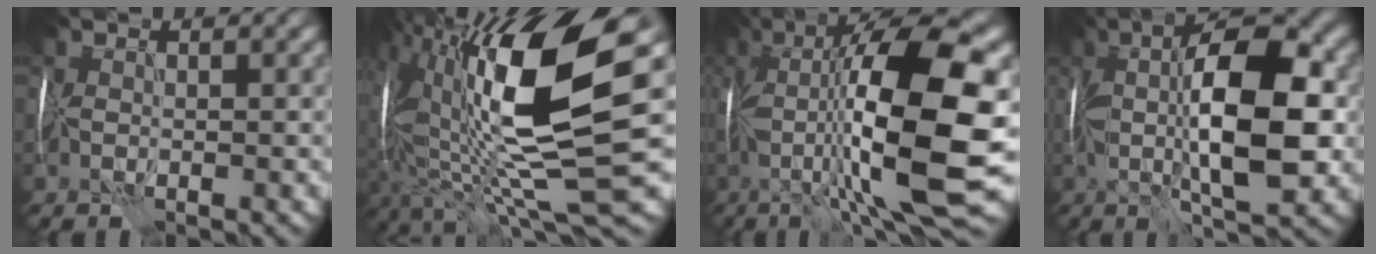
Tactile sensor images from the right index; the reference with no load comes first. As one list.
[{"total": 15.4, "force": [0.5, 4.7, 14.6], "torque": [-0.268, -0.004, 0.009]}, {"total": 16.0, "force": [-0.9, 4.0, 15.5], "torque": [-0.257, 0.020, -0.008]}, {"total": 11.8, "force": [0.5, 4.0, 11.1], "torque": [-0.185, 0.007, 0.009]}]